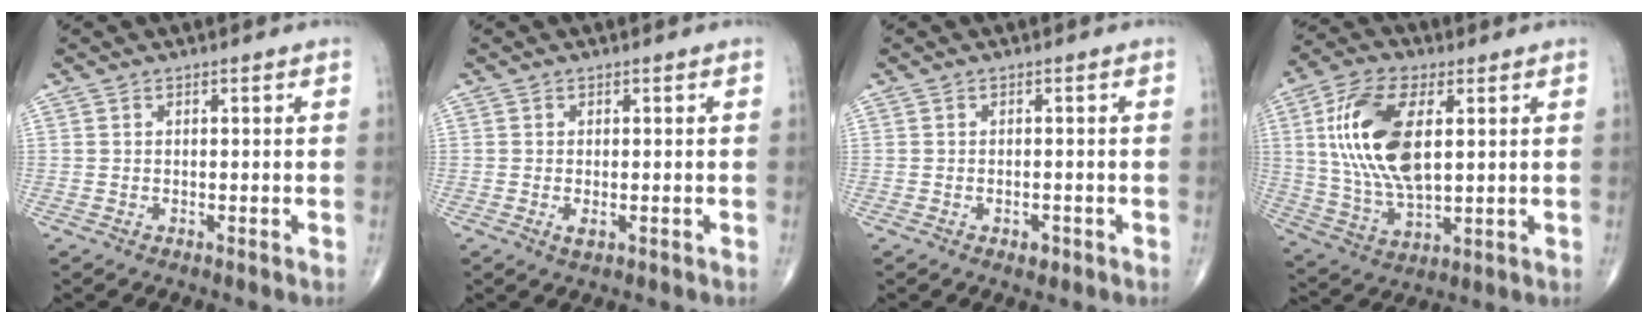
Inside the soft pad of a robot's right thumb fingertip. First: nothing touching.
{"total": 1.3, "force": [-0.4, 0.5, 1.1], "torque": [-0.019, -0.003, -0.007]}
{"total": 1.5, "force": [-0.9, 0.9, 0.9], "torque": [-0.009, 0.002, -0.011]}
{"total": 17.3, "force": [3.7, 8.5, 14.6], "torque": [-0.286, -0.008, 0.074]}